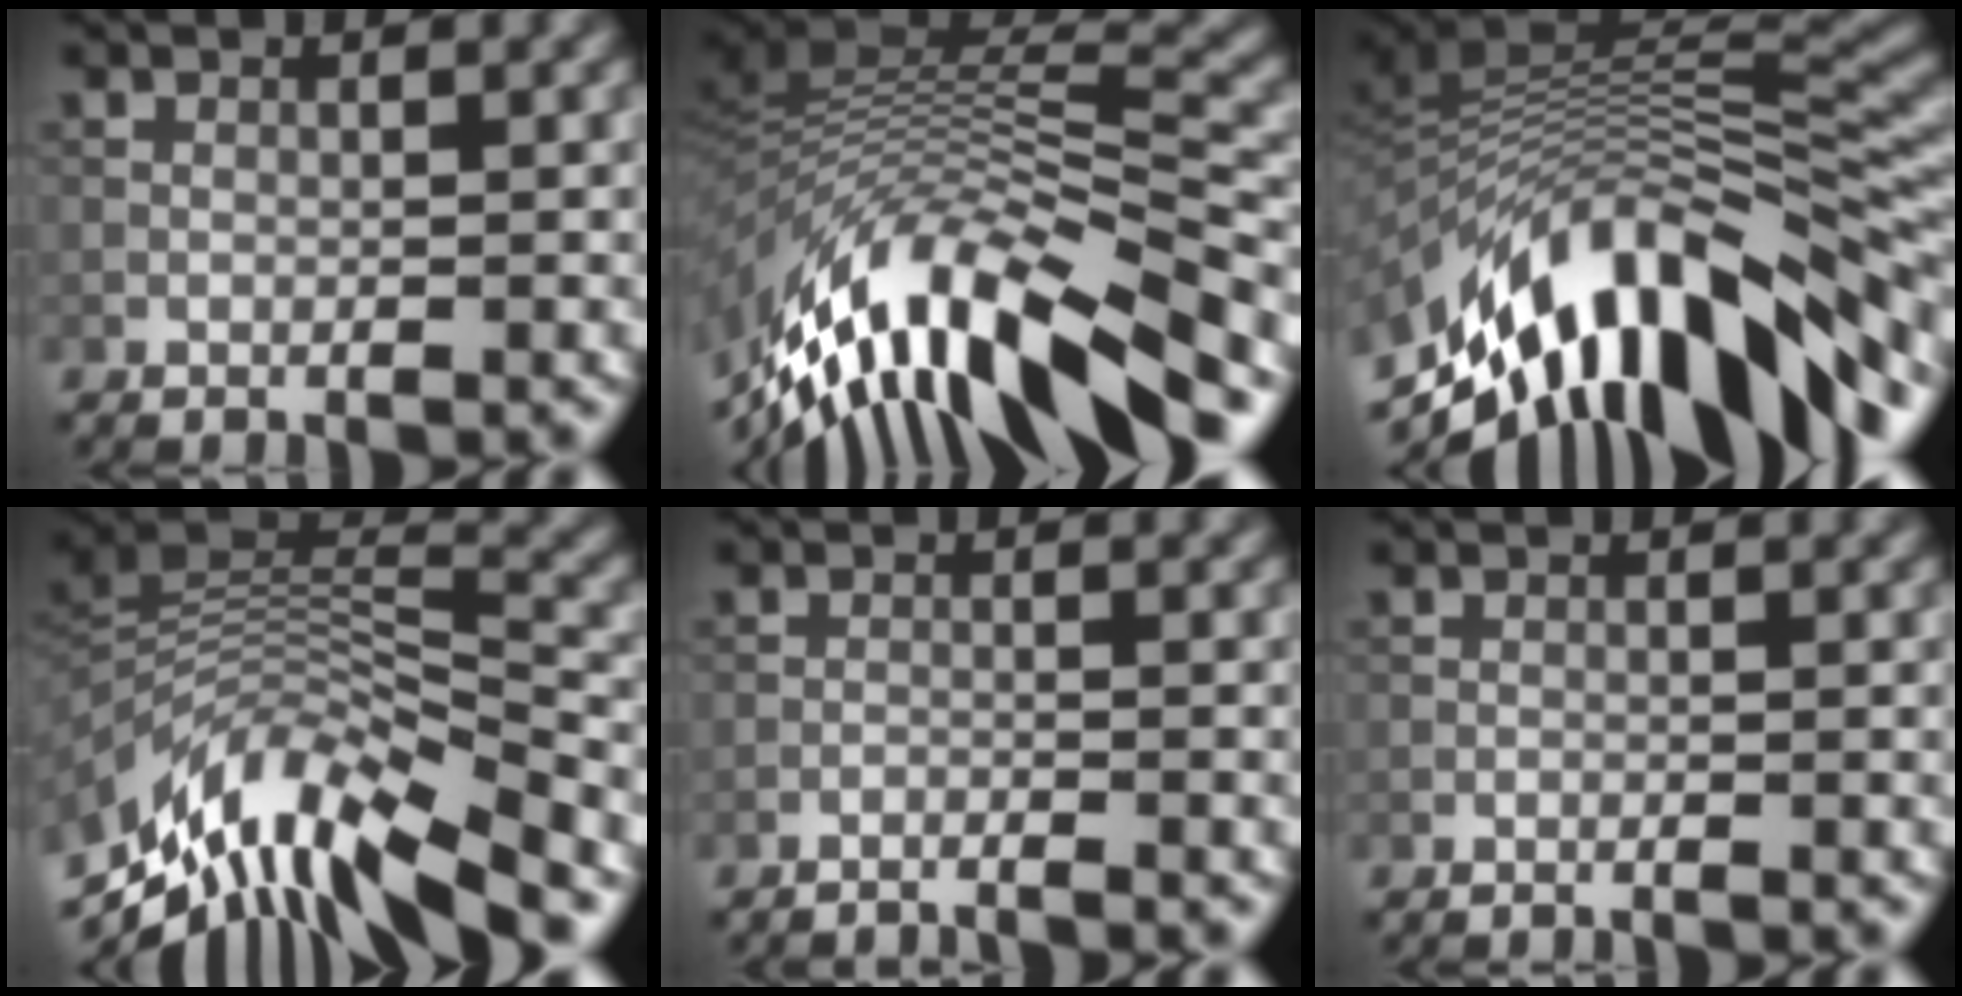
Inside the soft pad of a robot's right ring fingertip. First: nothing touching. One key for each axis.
{"total": 13.2, "fx": -7.4, "fy": 4.5, "fz": 9.9, "tx": -0.203, "ty": 0.027, "tz": -0.129}
{"total": 14.3, "fx": -7.3, "fy": 5.6, "fz": 11.0, "tx": -0.192, "ty": 0.021, "tz": -0.123}
{"total": 11.9, "fx": -7.7, "fy": 4.0, "fz": 8.1, "tx": -0.165, "ty": 0.017, "tz": -0.135}
{"total": 2.0, "fx": -1.9, "fy": 0.1, "fz": 0.6, "tx": -0.009, "ty": -0.001, "tz": -0.038}
{"total": 0.7, "fx": -0.6, "fy": 0.0, "fz": 0.2, "tx": -0.006, "ty": 0.002, "tz": -0.013}